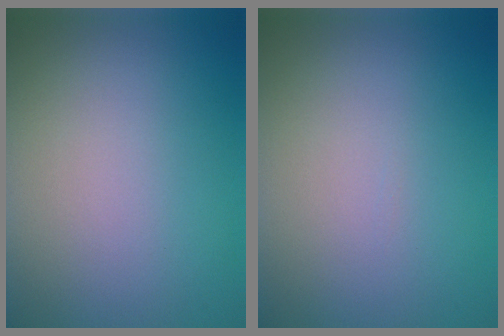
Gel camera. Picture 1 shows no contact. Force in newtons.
{"total": 0.0}